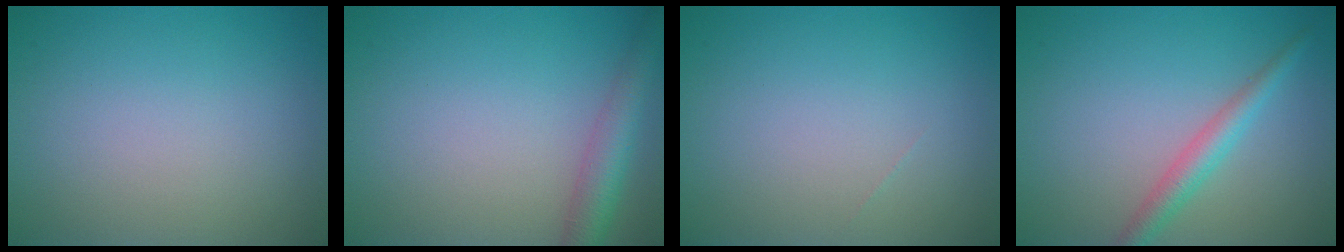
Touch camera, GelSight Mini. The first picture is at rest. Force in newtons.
{"total": 3.7, "press": 3.7, "slide": 0.1}
{"total": 0.0}
{"total": 2.6, "press": 2.6, "slide": 0.0}